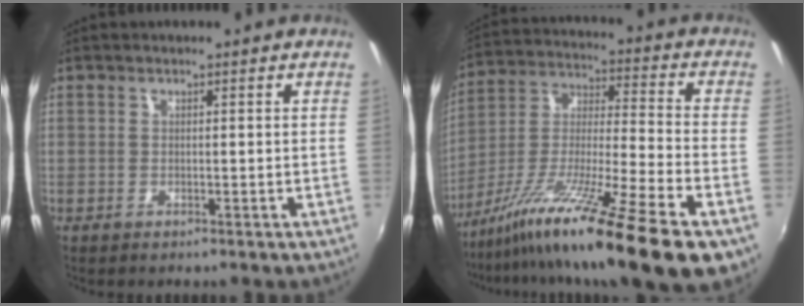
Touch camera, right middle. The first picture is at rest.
{"total": 23.6, "force": [-15.1, 1.0, 18.2], "torque": [-0.296, -0.047, -0.261]}